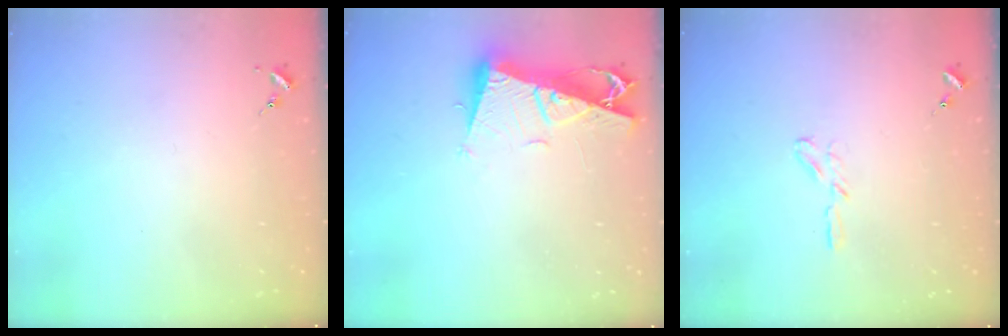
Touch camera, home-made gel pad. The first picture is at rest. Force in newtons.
{"total": 11.2, "press": 11.1, "slide": 1.3}
{"total": 3.7, "press": 3.7, "slide": 0.4}